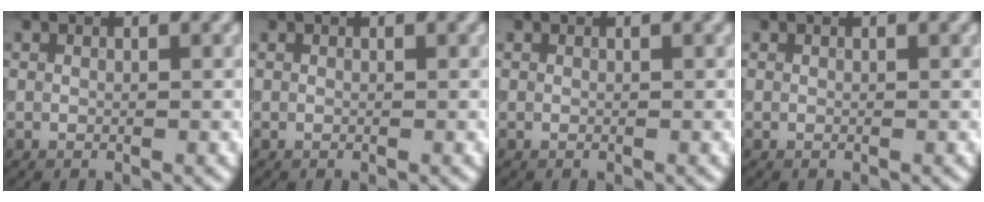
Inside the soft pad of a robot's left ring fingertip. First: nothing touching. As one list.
[{"total": 0.0}, {"total": 0.0}, {"total": 0.0}]